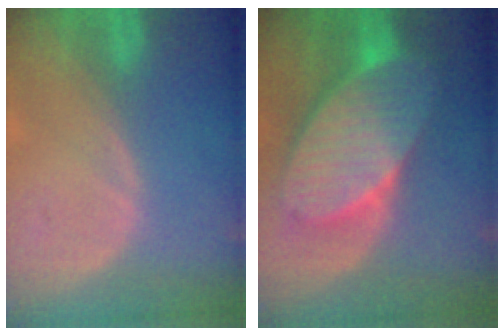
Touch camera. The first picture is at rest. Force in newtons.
{"total": 10.8, "press": 10.8, "slide": 0.6}